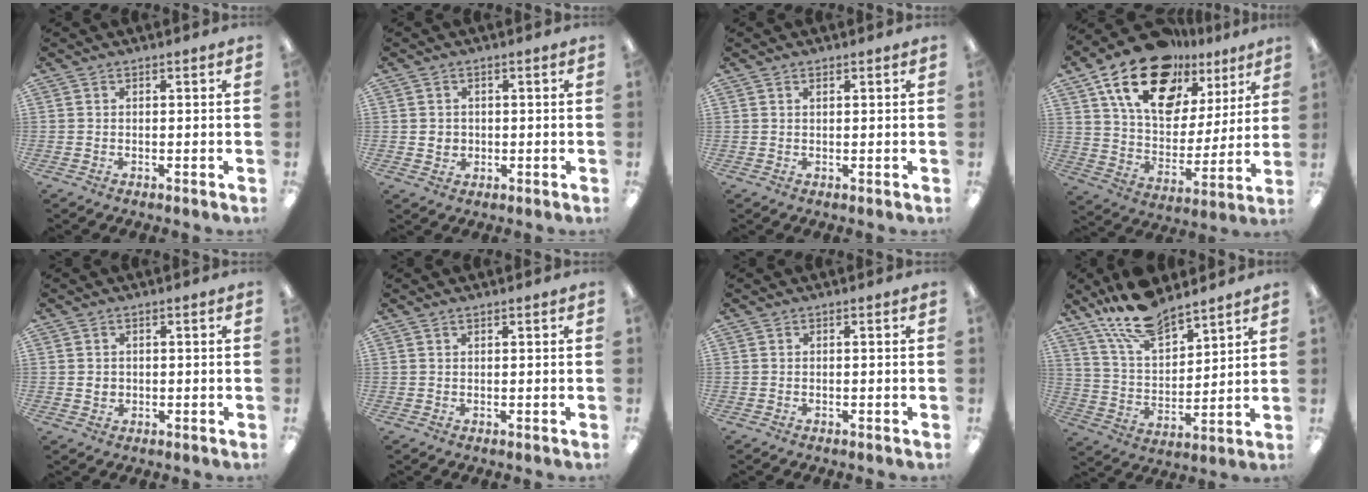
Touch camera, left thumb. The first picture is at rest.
{"total": 2.3, "force": [0.5, 2.2, 0.5], "torque": [-0.014, 0.003, 0.007]}
{"total": 1.1, "force": [0.7, 0.5, 0.6], "torque": [-0.014, 0.001, 0.014]}
{"total": 21.3, "force": [13.3, 12.3, 11.3], "torque": [-0.199, -0.064, 0.239]}
{"total": 1.9, "force": [0.4, 1.6, 0.8], "torque": [-0.017, 0.004, 0.005]}
{"total": 1.0, "force": [0.8, 0.4, 0.5], "torque": [-0.012, 0.001, 0.014]}
{"total": 0.0}
{"total": 14.5, "force": [12.0, 5.4, 6.3], "torque": [-0.129, -0.066, 0.220]}